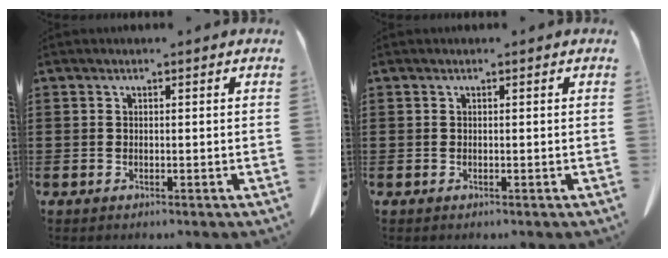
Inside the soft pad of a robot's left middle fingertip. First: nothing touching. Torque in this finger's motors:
{"motor_torque": [0.00, 0.00, 0.00, 0.00]}